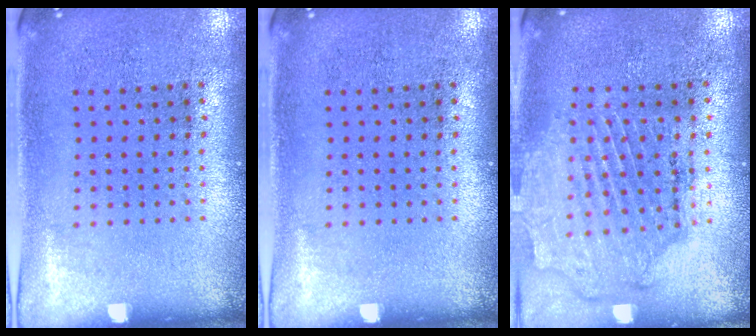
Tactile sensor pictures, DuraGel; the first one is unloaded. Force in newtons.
{"total": 0.0}
{"total": 1.6, "press": 1.6, "slide": 0.5}